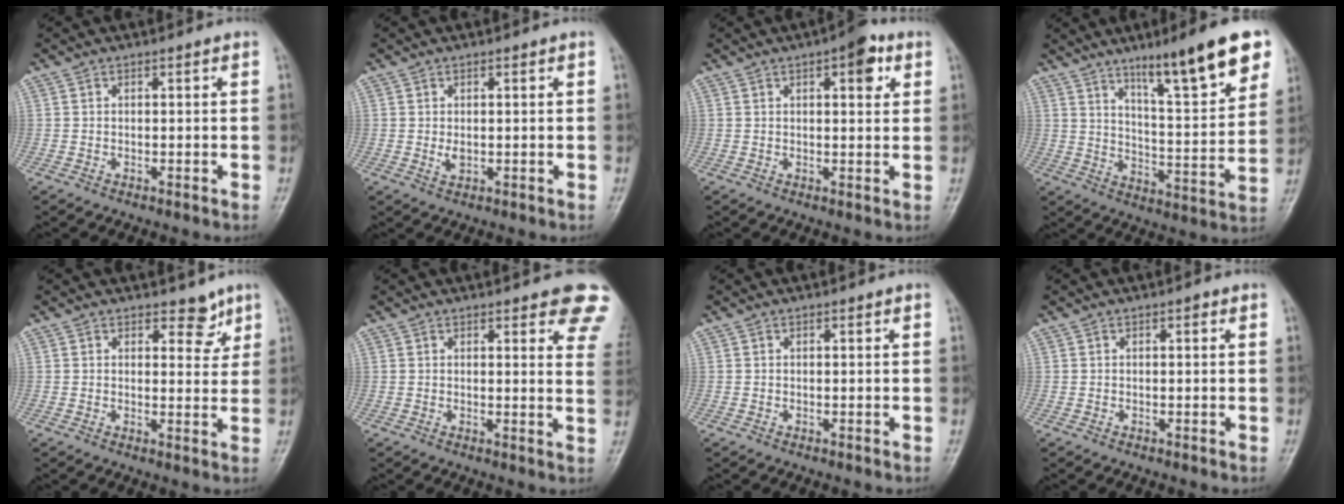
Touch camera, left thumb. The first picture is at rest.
{"total": 1.8, "force": [0.2, 1.1, 1.4], "torque": [-0.021, -0.005, 0.006]}
{"total": 6.0, "force": [2.7, 2.4, 4.8], "torque": [-0.046, -0.004, 0.028]}
{"total": 18.1, "force": [11.1, 3.0, 14.0], "torque": [-0.181, -0.052, 0.174]}
{"total": 3.9, "force": [2.8, 2.2, 1.6], "torque": [0.007, -0.017, 0.036]}
{"total": 9.9, "force": [6.8, 3.2, 6.4], "torque": [-0.036, -0.028, 0.062]}
{"total": 0.0}
{"total": 0.6, "force": [0.2, 0.3, 0.5], "torque": [-0.004, 0.002, 0.000]}